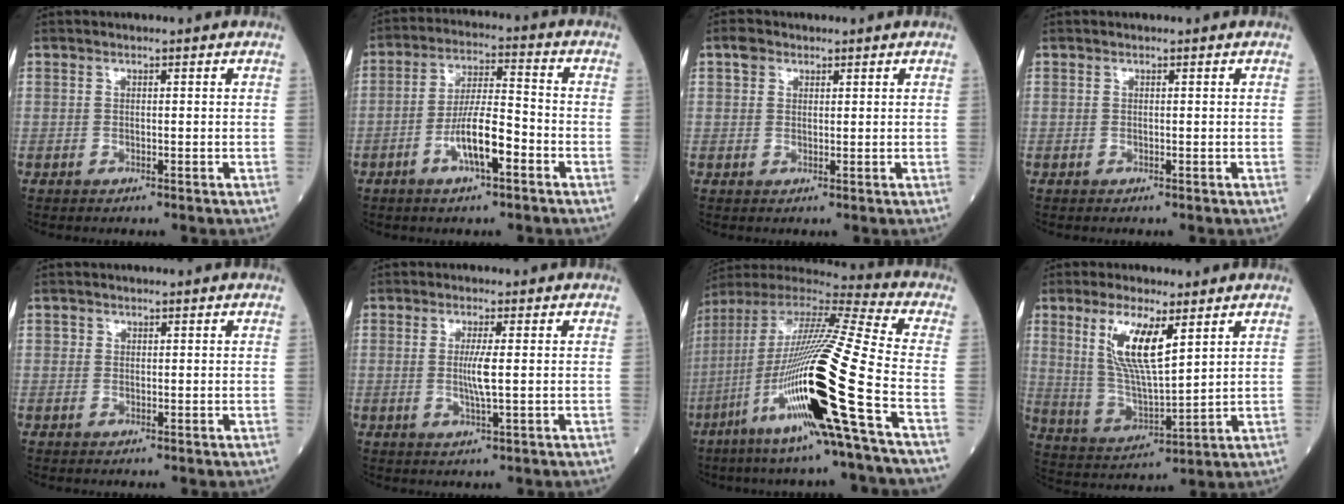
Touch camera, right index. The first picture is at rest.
{"total": 8.4, "force": [-3.6, 1.6, 7.5], "torque": [-0.147, 0.005, -0.063]}
{"total": 2.0, "force": [1.1, 1.5, 0.6], "torque": [-0.011, 0.007, 0.016]}
{"total": 0.0}
{"total": 0.5, "force": [0.1, 0.5, 0.0], "torque": [0.004, 0.003, 0.000]}
{"total": 3.5, "force": [0.1, -0.2, 3.5], "torque": [-0.075, -0.006, 0.006]}
{"total": 25.3, "force": [-9.2, -0.7, 23.6], "torque": [-0.457, -0.042, -0.176]}
{"total": 10.7, "force": [4.7, 2.2, 9.4], "torque": [-0.194, -0.007, 0.097]}